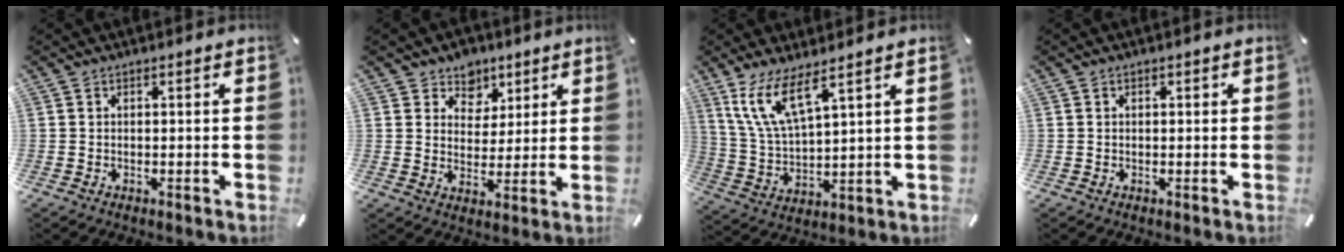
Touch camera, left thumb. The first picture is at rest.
{"total": 6.9, "force": [3.9, 5.6, 0.1], "torque": [-0.004, -0.035, 0.071]}
{"total": 11.2, "force": [7.5, 3.3, 7.6], "torque": [-0.182, -0.025, 0.136]}
{"total": 0.6, "force": [0.1, 0.5, 0.3], "torque": [-0.007, 0.003, 0.000]}